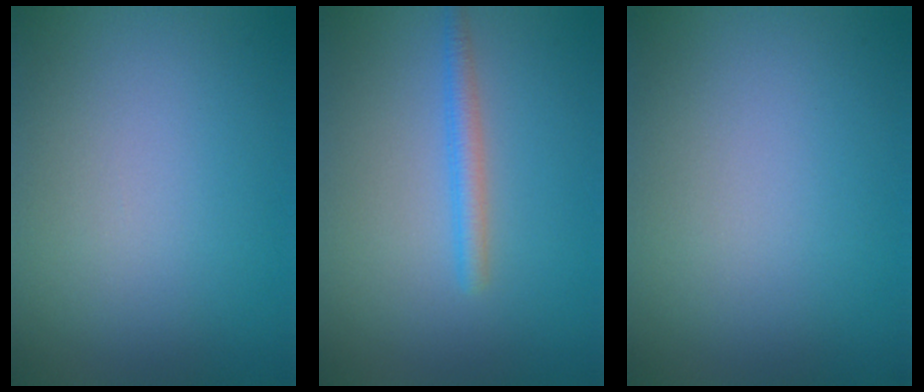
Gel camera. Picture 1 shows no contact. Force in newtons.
{"total": 1.9, "press": 1.9, "slide": 0.0}
{"total": 0.0}